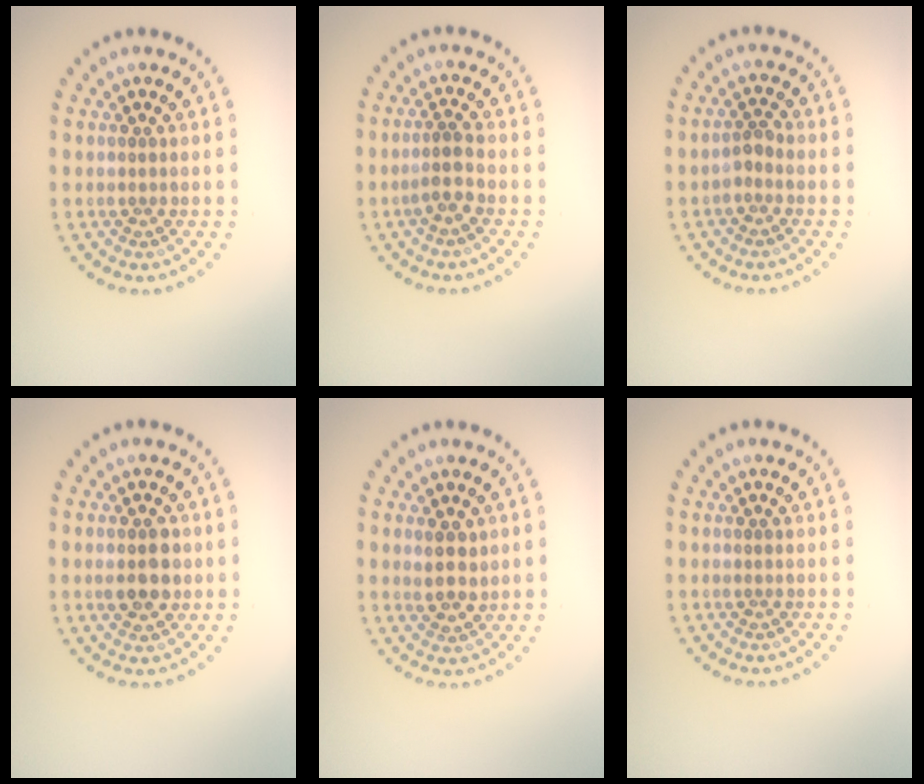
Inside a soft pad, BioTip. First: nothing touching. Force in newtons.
{"total": 1.9, "press": 1.5, "slide": 1.1}
{"total": 1.2, "press": 1.0, "slide": 0.7}
{"total": 3.0, "press": 3.0, "slide": 0.1}
{"total": 2.1, "press": 2.0, "slide": 0.8}
{"total": 0.0}